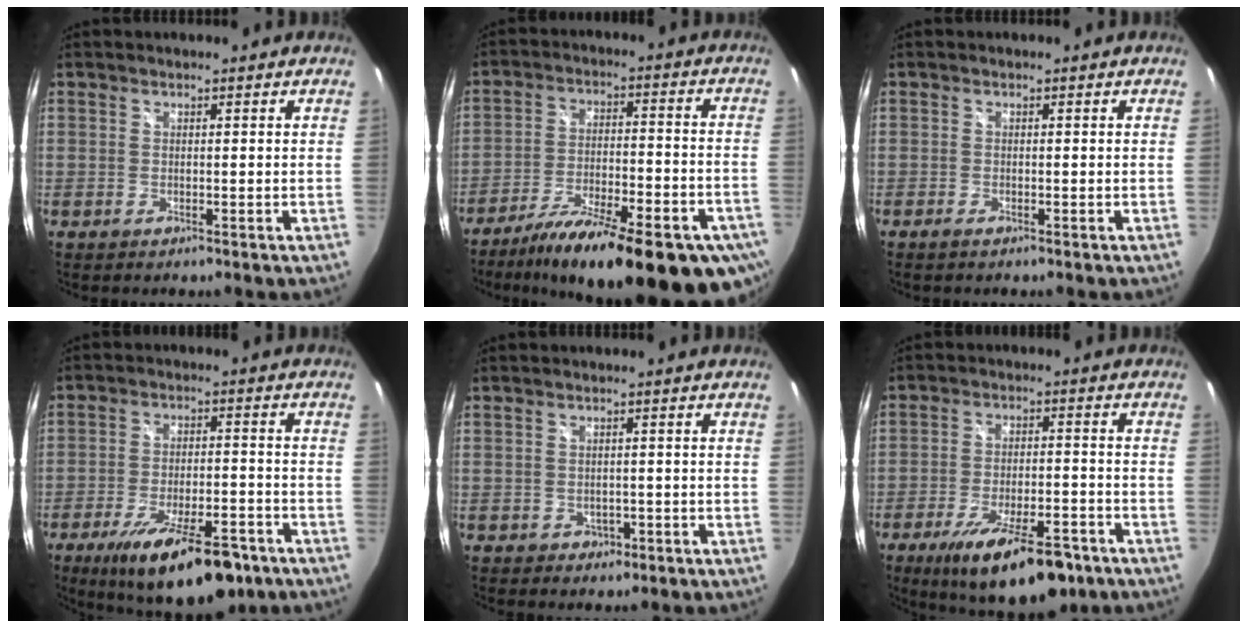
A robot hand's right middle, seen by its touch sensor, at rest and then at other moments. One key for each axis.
{"total": 25.8, "fx": -17.8, "fy": 6.6, "fz": 17.5, "tx": -0.287, "ty": -0.055, "tz": -0.251}
{"total": 1.1, "fx": -0.8, "fy": 0.1, "fz": 0.7, "tx": -0.013, "ty": -0.004, "tz": -0.016}
{"total": 17.9, "fx": -11.8, "fy": 5.8, "fz": 12.1, "tx": -0.208, "ty": -0.029, "tz": -0.172}
{"total": 2.5, "fx": -0.8, "fy": 2.2, "fz": 0.9, "tx": -0.017, "ty": 0.000, "tz": -0.004}
{"total": 14.7, "fx": -9.7, "fy": 4.8, "fz": 9.9, "tx": -0.178, "ty": -0.024, "tz": -0.144}